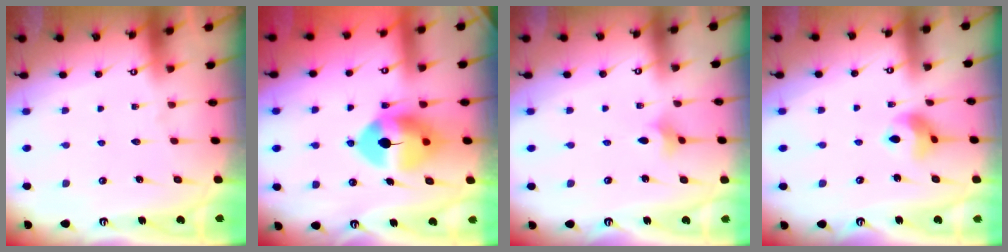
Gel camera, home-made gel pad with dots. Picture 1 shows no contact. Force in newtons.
{"total": 12.0, "press": 11.8, "slide": 2.0}
{"total": 2.6, "press": 2.5, "slide": 0.5}
{"total": 8.3, "press": 8.2, "slide": 1.0}